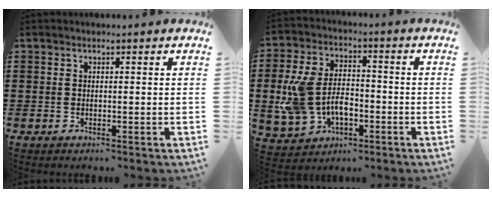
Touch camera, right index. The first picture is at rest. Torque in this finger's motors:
{"motor_torque": [1.44, -0.70, 0.75, 0.21]}